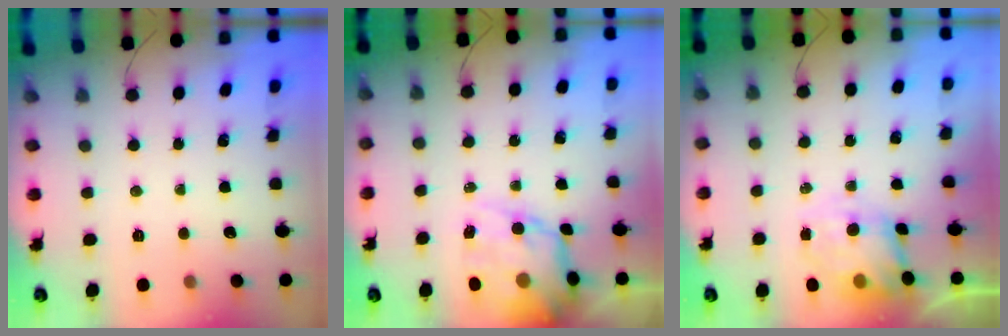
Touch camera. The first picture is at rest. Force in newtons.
{"total": 12.5, "press": 12.0, "slide": 3.5}
{"total": 7.1, "press": 7.0, "slide": 1.5}